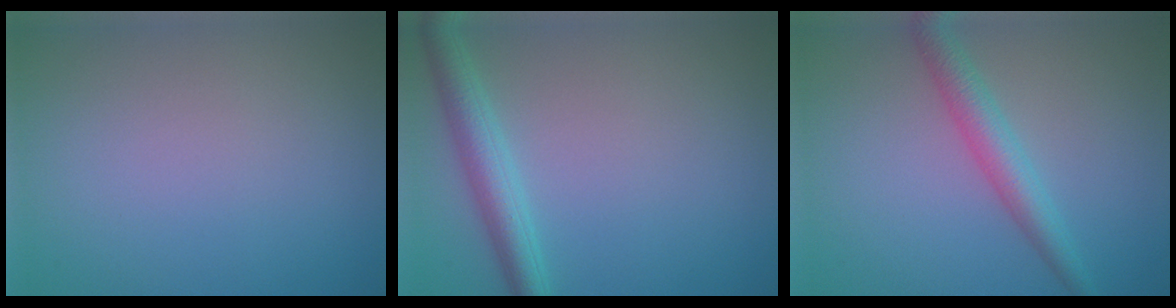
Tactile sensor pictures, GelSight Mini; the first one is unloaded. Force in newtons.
{"total": 3.5, "press": 3.5, "slide": 0.1}
{"total": 3.4, "press": 3.4, "slide": 0.0}